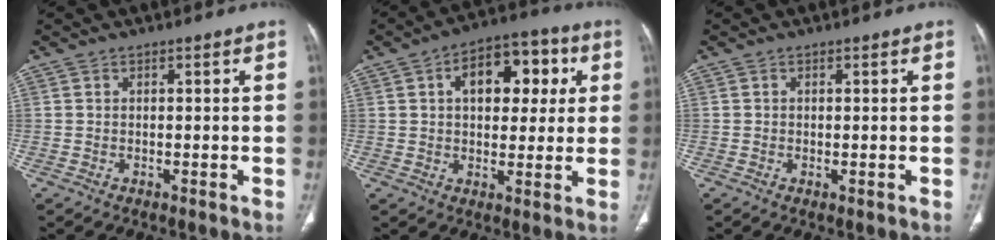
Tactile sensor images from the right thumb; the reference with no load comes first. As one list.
[{"total": 13.4, "force": [3.7, 8.1, 10.0], "torque": [-0.101, 0.015, 0.050]}, {"total": 0.6, "force": [-0.2, 0.2, 0.6], "torque": [-0.015, -0.004, -0.002]}]